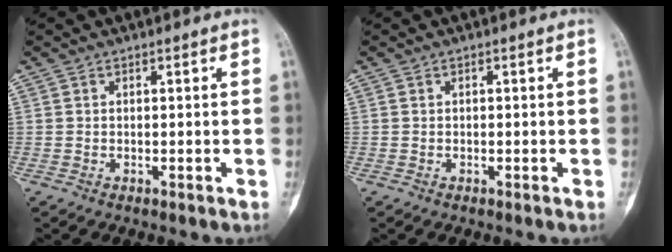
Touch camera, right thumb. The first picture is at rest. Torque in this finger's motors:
{"motor_torque": [-0.15, 0.02, -0.08, -0.18, -0.07]}